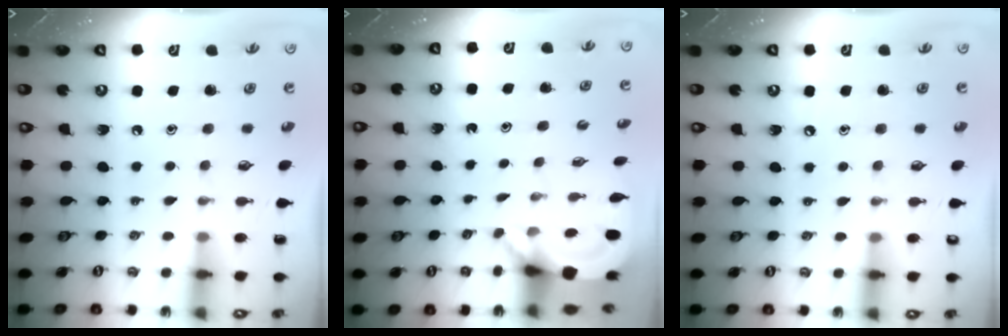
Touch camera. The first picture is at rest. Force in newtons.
{"total": 3.9, "press": 3.8, "slide": 0.3}
{"total": 2.7, "press": 2.7, "slide": 0.3}